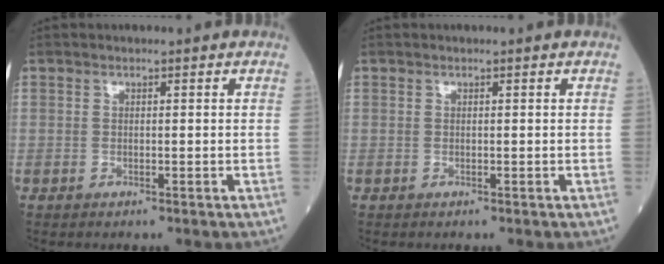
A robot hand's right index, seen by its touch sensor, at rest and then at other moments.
{"total": 0.0}